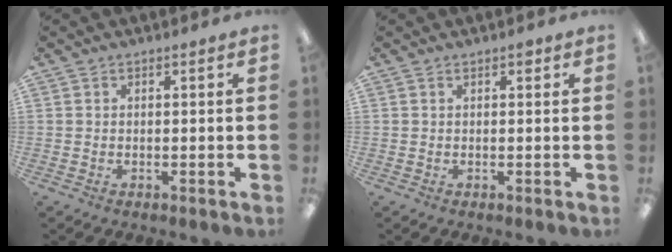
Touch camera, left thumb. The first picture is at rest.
{"total": 1.1, "force": [0.5, 0.6, 0.7], "torque": [-0.006, 0.001, 0.007]}